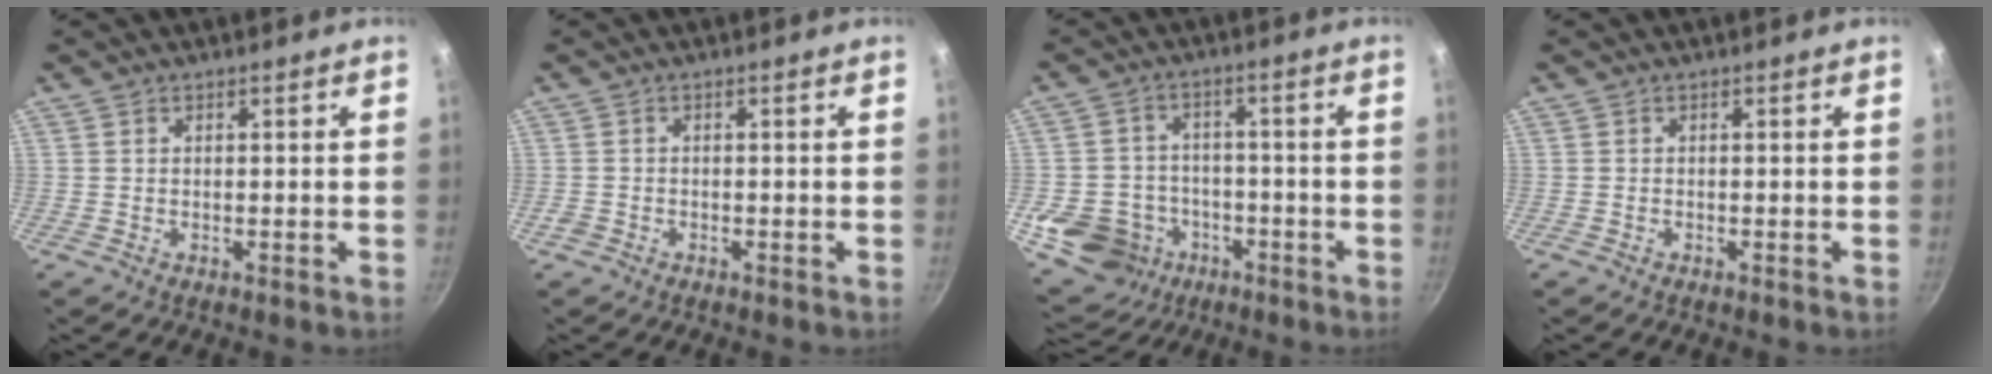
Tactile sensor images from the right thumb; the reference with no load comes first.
{"total": 1.2, "force": [-0.8, 0.9, 0.3], "torque": [-0.013, 0.005, -0.016]}
{"total": 12.4, "force": [-5.2, 10.2, 4.8], "torque": [-0.071, 0.040, -0.076]}
{"total": 0.0}